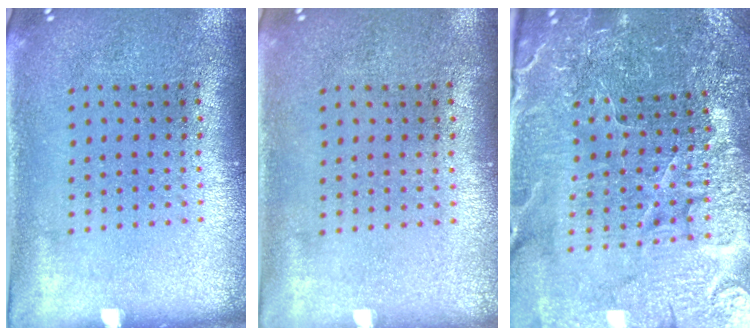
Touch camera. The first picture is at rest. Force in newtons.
{"total": 0.0}
{"total": 4.8, "press": 4.6, "slide": 1.3}